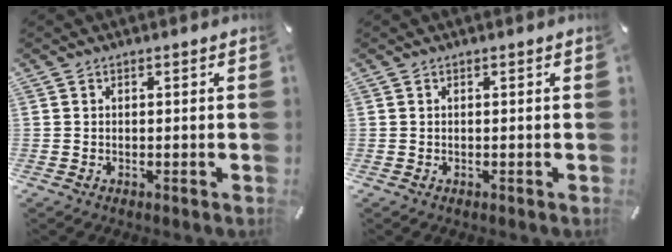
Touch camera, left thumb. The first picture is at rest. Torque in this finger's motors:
{"motor_torque": [0.00, 0.00, 0.00, 0.00, 0.00]}